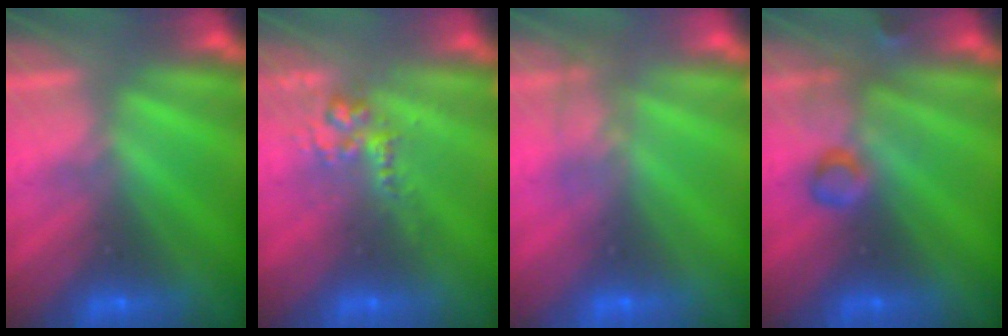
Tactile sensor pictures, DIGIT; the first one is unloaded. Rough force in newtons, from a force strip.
{"total": 2.8}
{"total": 1.4}
{"total": 2.9}